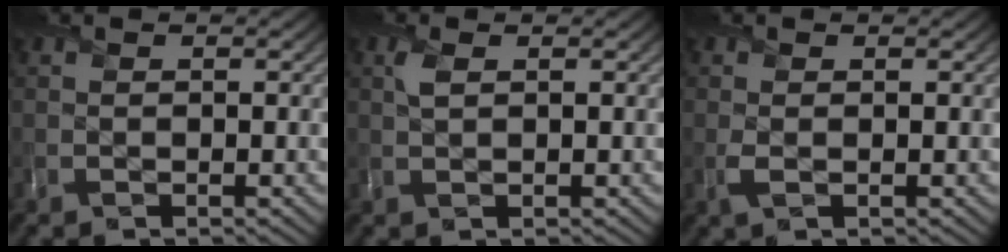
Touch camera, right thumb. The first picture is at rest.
{"total": 1.5, "force": [0.6, 0.7, 1.2], "torque": [-0.032, 0.002, 0.013]}
{"total": 1.0, "force": [-0.2, 0.6, 0.8], "torque": [-0.022, -0.003, -0.002]}